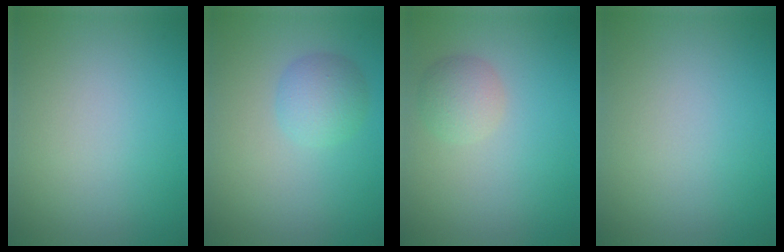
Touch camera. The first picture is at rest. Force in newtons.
{"total": 2.8, "press": 2.8, "slide": 0.1}
{"total": 2.4, "press": 2.4, "slide": 0.1}
{"total": 0.0}